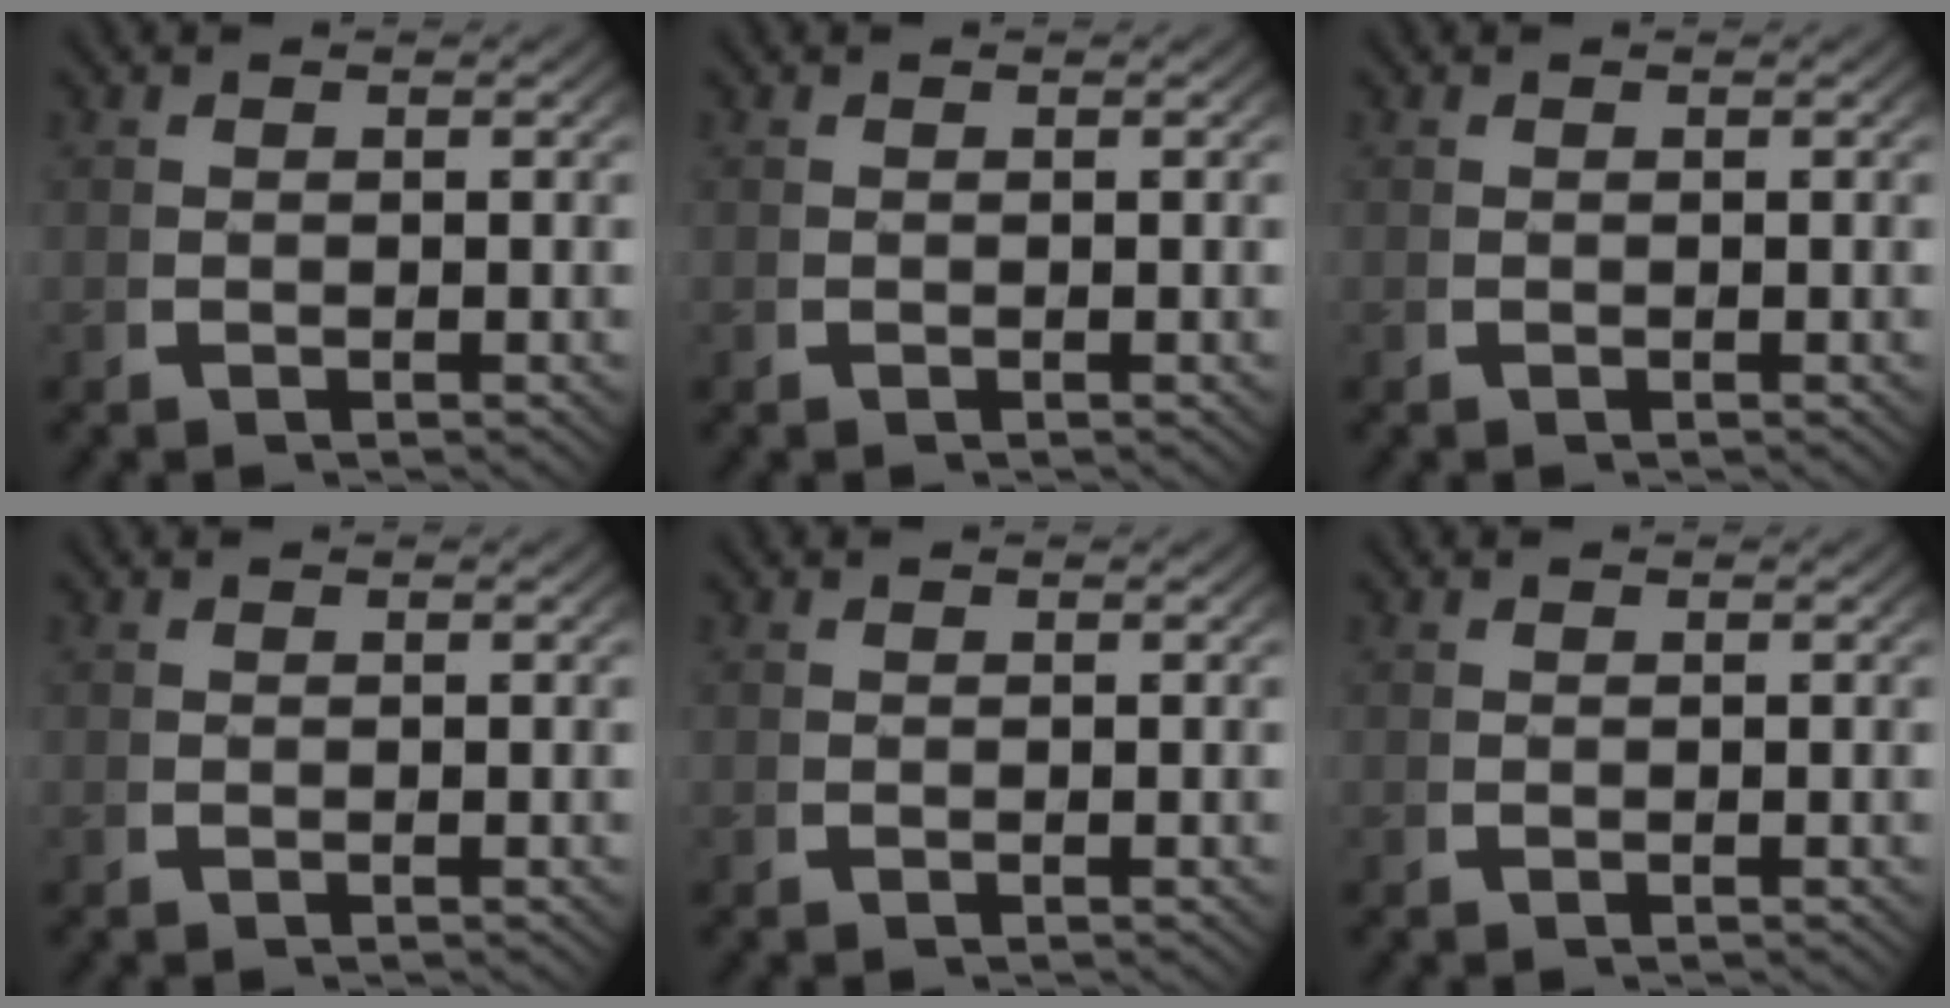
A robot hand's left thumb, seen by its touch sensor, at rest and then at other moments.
{"total": 0.0}
{"total": 0.0}
{"total": 0.0}
{"total": 0.0}
{"total": 0.0}